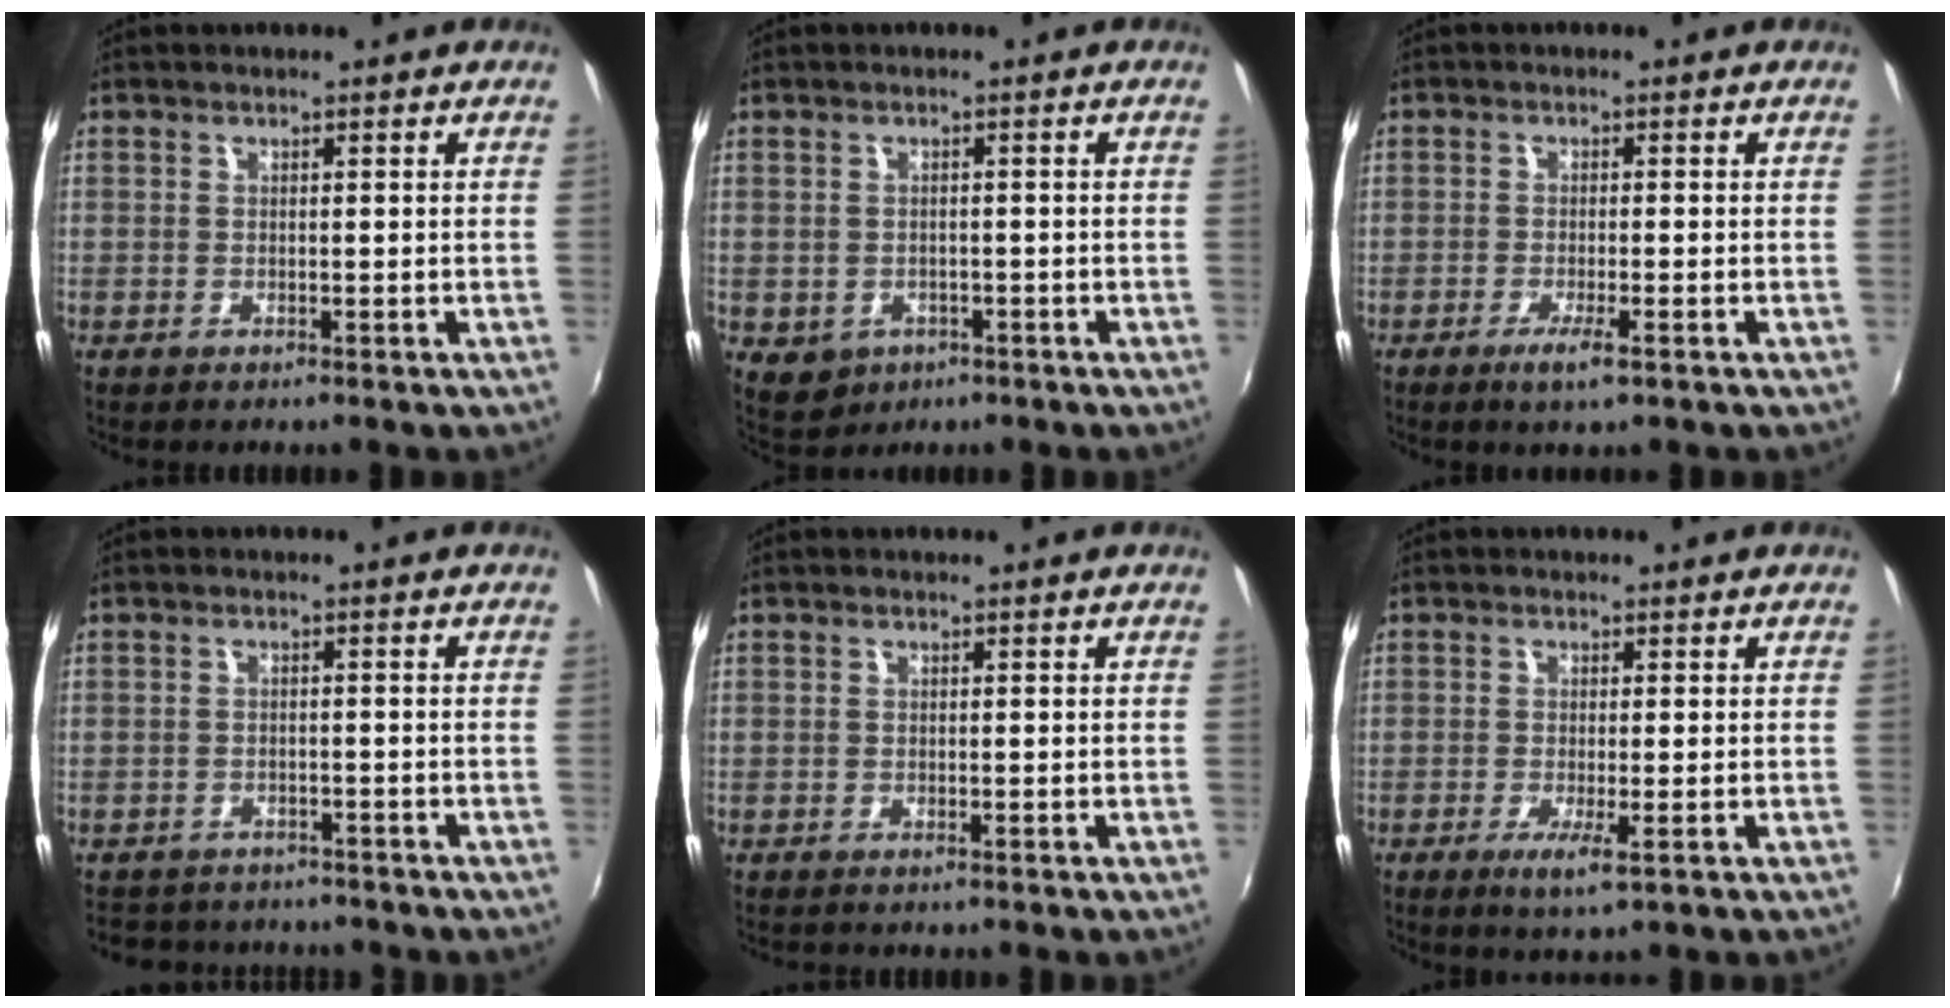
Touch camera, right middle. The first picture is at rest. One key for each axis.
{"total": 4.7, "fx": -1.5, "fy": 4.0, "fz": 1.7, "tx": -0.042, "ty": -0.005, "tz": -0.013}
{"total": 3.3, "fx": -1.6, "fy": 0.0, "fz": 2.8, "tx": -0.059, "ty": -0.010, "tz": -0.033}
{"total": 7.1, "fx": -6.4, "fy": 2.7, "fz": 1.6, "tx": -0.042, "ty": -0.003, "tz": -0.094}
{"total": 0.0}
{"total": 3.2, "fx": -1.0, "fy": -0.1, "fz": 3.1, "tx": -0.065, "ty": -0.013, "tz": -0.021}